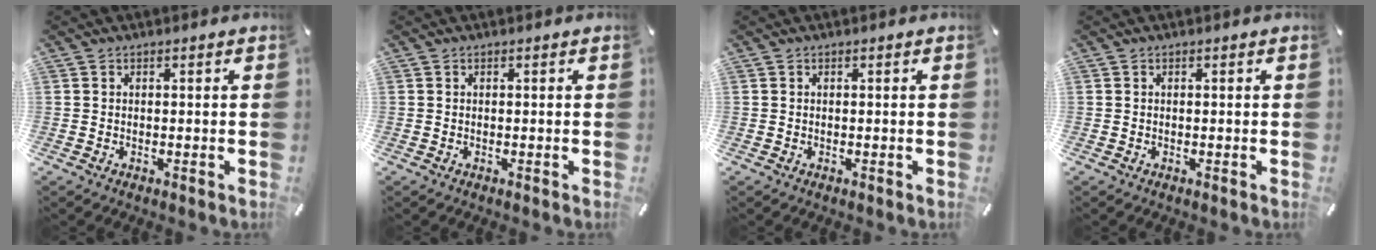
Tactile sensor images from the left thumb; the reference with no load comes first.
{"total": 0.0}
{"total": 0.0}
{"total": 0.0}